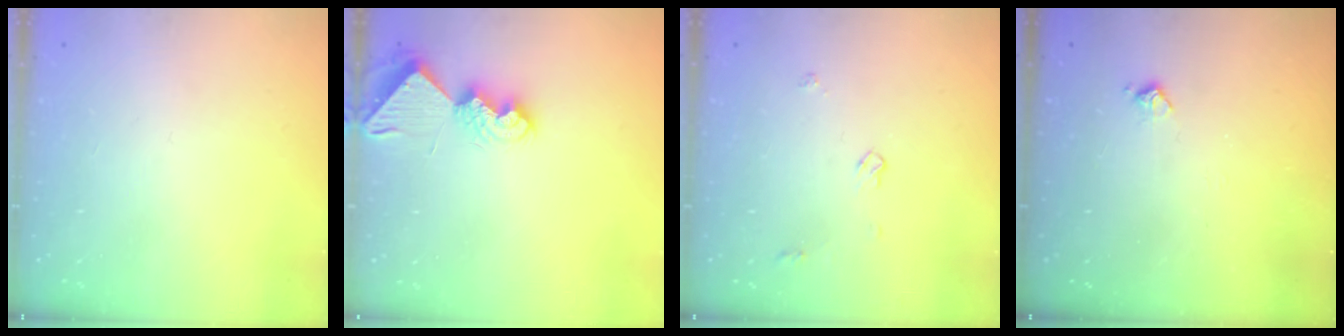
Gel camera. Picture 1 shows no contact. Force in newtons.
{"total": 10.7, "press": 10.7, "slide": 0.3}
{"total": 4.0, "press": 3.9, "slide": 0.6}
{"total": 5.7, "press": 5.7, "slide": 0.8}